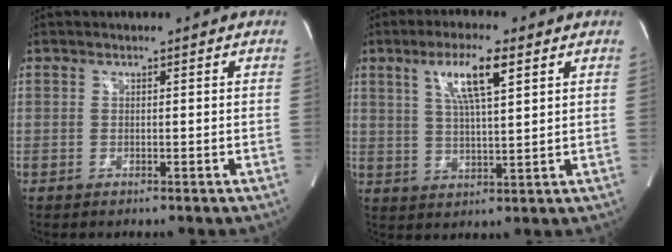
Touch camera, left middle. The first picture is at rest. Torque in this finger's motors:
{"motor_torque": [1.25, -0.39, 0.42, 0.11]}